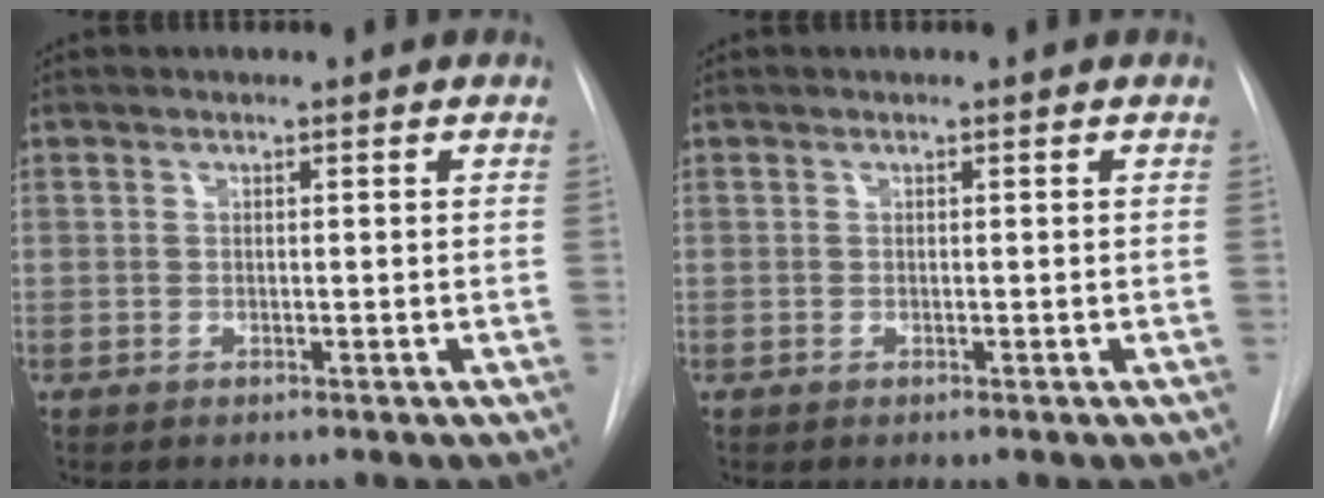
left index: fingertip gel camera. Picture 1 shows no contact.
{"total": 0.0}